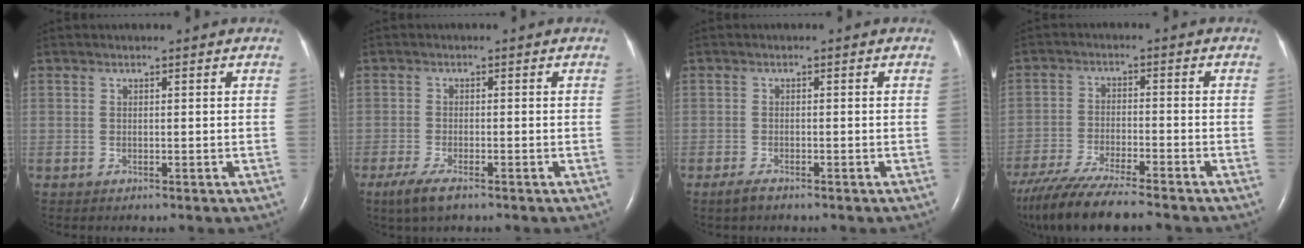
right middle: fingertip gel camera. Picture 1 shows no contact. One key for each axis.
{"total": 4.2, "fx": -2.7, "fy": 0.9, "fz": 3.0, "tx": -0.071, "ty": -0.011, "tz": -0.049}
{"total": 1.7, "fx": -1.3, "fy": 0.4, "fz": 1.0, "tx": -0.031, "ty": -0.004, "tz": -0.024}
{"total": 13.4, "fx": -11.5, "fy": 1.1, "fz": 6.9, "tx": -0.129, "ty": -0.034, "tz": -0.191}